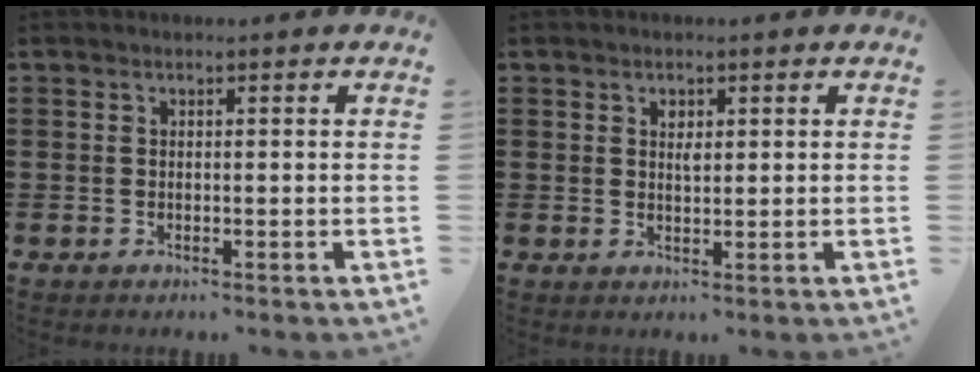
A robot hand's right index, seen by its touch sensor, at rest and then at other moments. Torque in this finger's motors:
{"motor_torque": [-0.07, 0.19, 0.03, 0.03]}